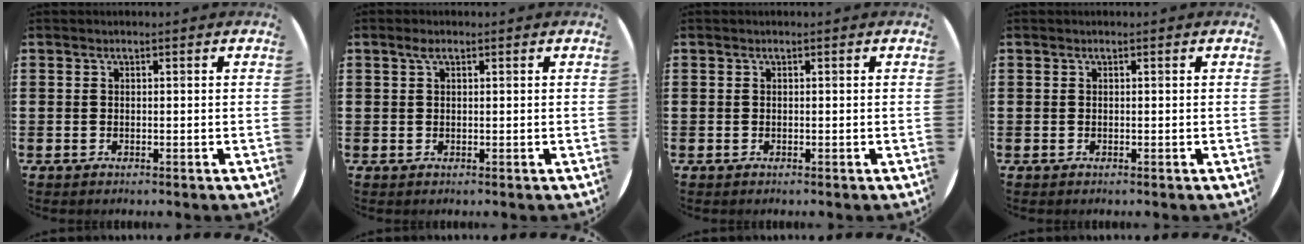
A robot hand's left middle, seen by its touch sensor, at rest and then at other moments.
{"total": 1.2, "force": [0.6, 0.6, 0.9], "torque": [-0.011, 0.003, 0.008]}
{"total": 0.0}
{"total": 0.0}